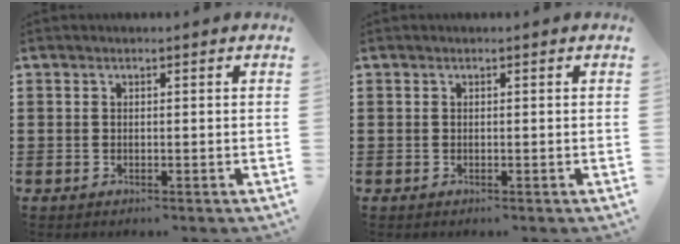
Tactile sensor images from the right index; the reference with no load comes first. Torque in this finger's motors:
{"motor_torque": [0.09, 0.08, 0.00, 0.00]}